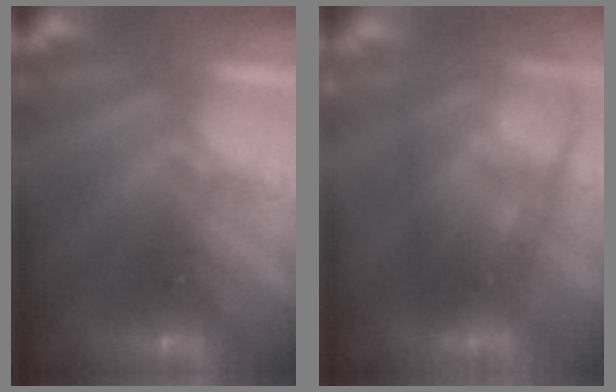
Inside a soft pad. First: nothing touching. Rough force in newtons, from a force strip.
{"total": 7.1}